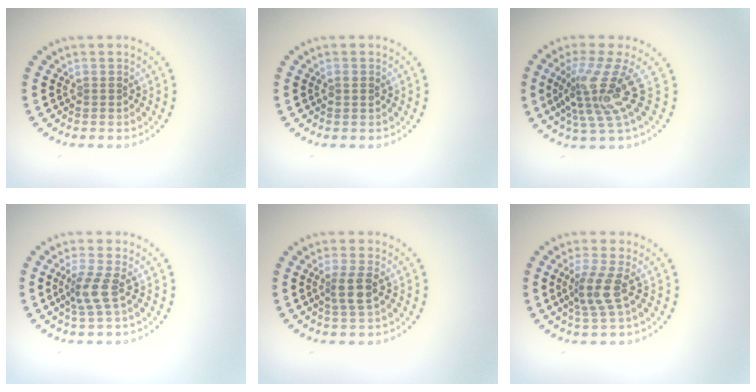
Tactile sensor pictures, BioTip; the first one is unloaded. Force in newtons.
{"total": 0.9, "press": 0.9, "slide": 0.1}
{"total": 4.7, "press": 3.0, "slide": 3.6}
{"total": 2.4, "press": 1.9, "slide": 1.6}
{"total": 2.3, "press": 2.1, "slide": 1.1}
{"total": 2.9, "press": 2.2, "slide": 1.8}